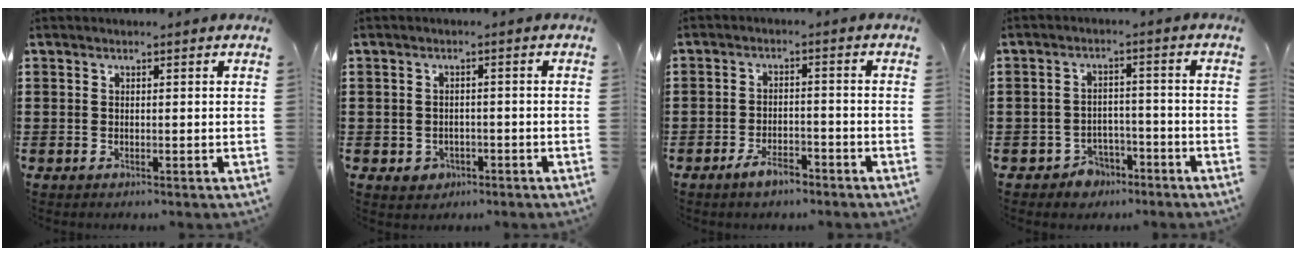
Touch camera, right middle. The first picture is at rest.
{"total": 1.8, "force": [-1.0, 1.5, 0.4], "torque": [-0.014, 0.002, -0.024]}
{"total": 4.0, "force": [-3.1, 1.4, 2.1], "torque": [-0.041, 0.009, -0.061]}
{"total": 3.8, "force": [-3.2, 1.9, 0.5], "torque": [-0.017, 0.009, -0.066]}